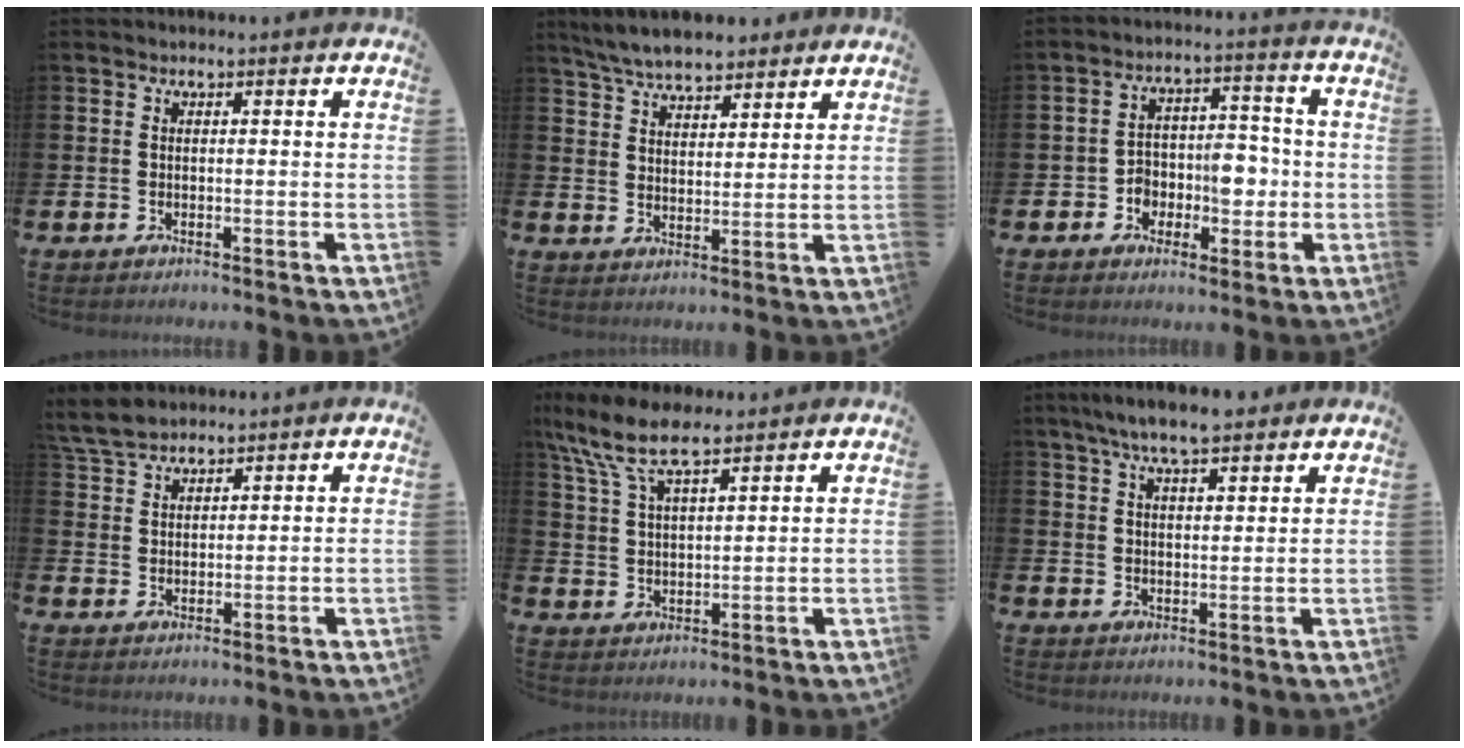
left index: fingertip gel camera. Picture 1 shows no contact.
{"total": 6.5, "force": [6.1, 1.4, 1.6], "torque": [-0.057, -0.016, 0.114]}
{"total": 6.0, "force": [-1.4, 4.8, 3.4], "torque": [-0.052, 0.004, -0.032]}
{"total": 5.0, "force": [4.7, 1.2, 1.1], "torque": [-0.035, -0.011, 0.089]}
{"total": 8.7, "force": [7.1, 2.4, 4.3], "torque": [-0.115, -0.017, 0.130]}
{"total": 6.5, "force": [5.8, 1.1, 2.8], "torque": [-0.067, -0.013, 0.104]}